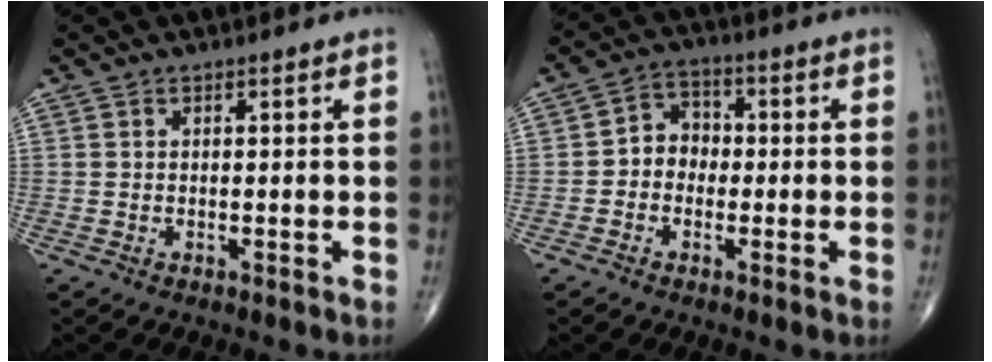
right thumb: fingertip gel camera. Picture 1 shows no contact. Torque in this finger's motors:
{"motor_torque": [-0.19, 0.33, 0.06, -0.02, 0.08]}